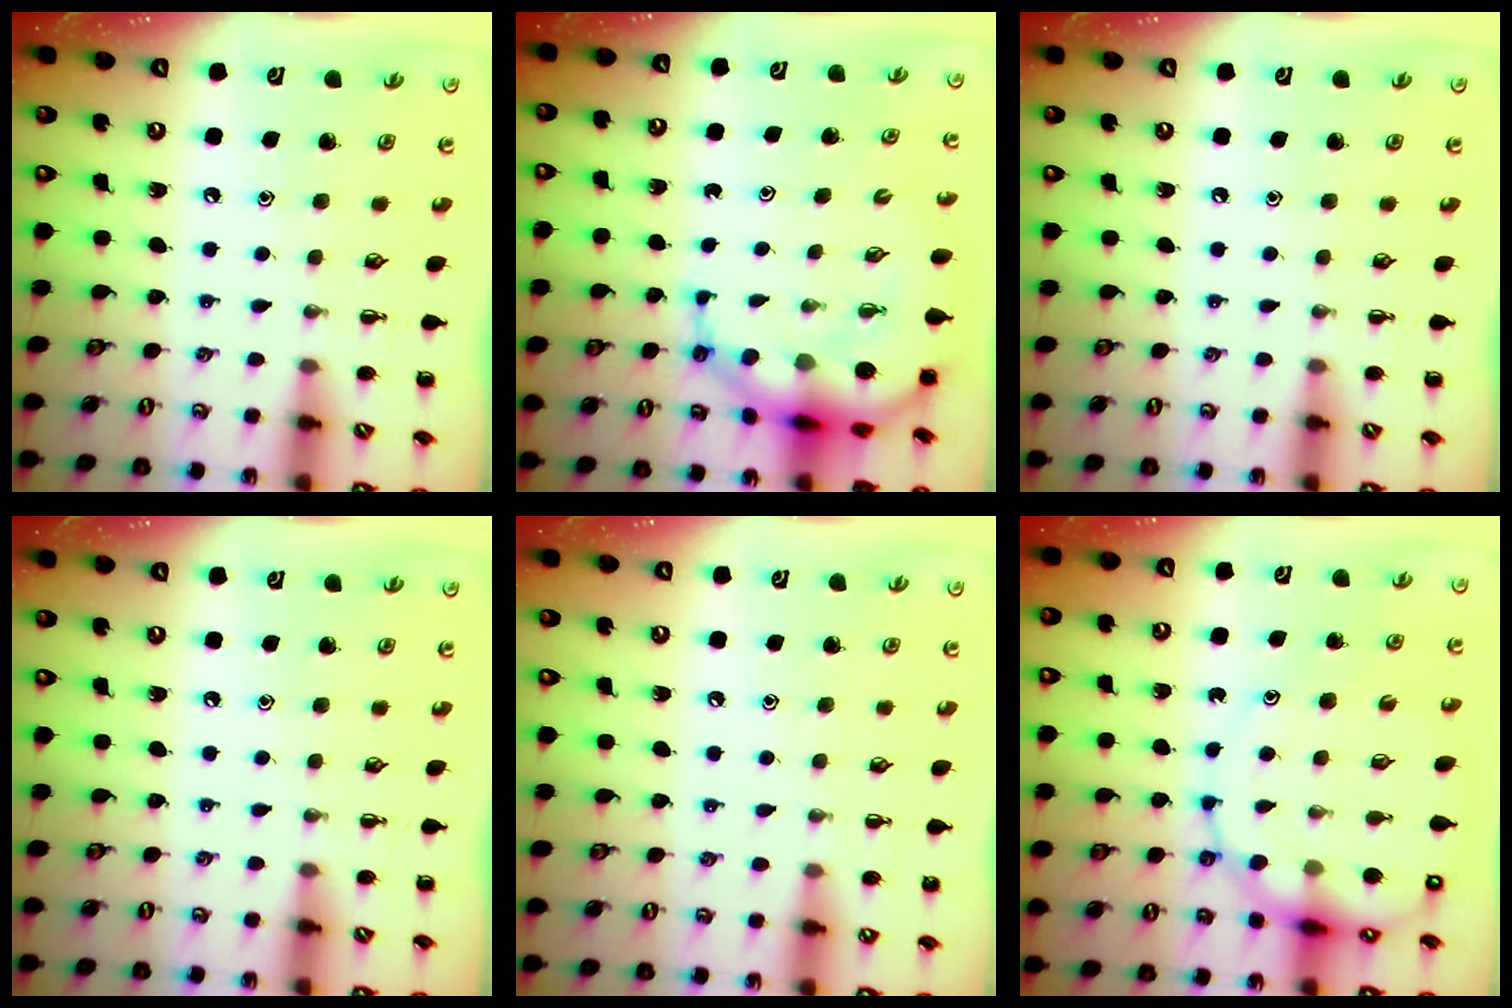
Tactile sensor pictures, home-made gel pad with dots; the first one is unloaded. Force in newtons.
{"total": 9.9, "press": 9.5, "slide": 2.8}
{"total": 0.0}
{"total": 0.0}
{"total": 4.1, "press": 3.8, "slide": 1.5}
{"total": 14.5, "press": 14.0, "slide": 3.8}